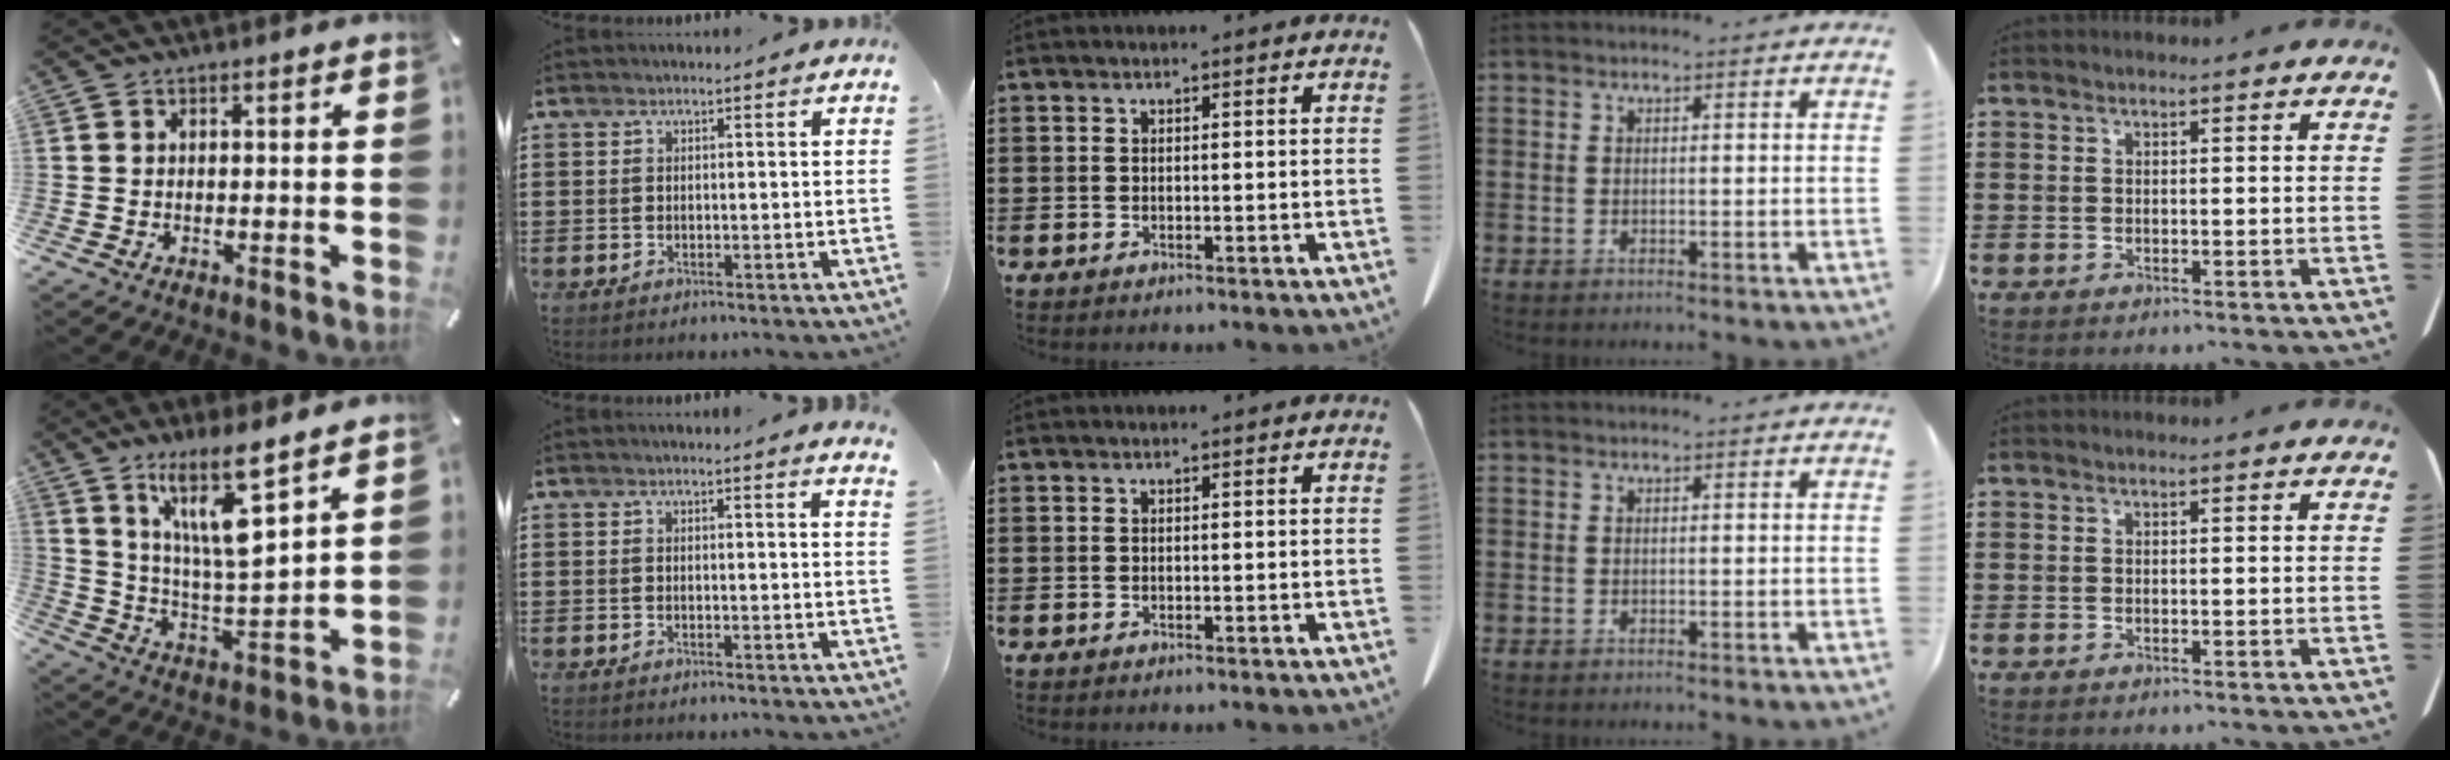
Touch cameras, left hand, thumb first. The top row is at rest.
{"thumb": {"total": 14.3, "force": [9.7, 3.2, 10.1], "torque": [-0.195, -0.042, 0.166]}, "index": {"total": 1.2, "force": [1.0, -0.3, 0.5], "torque": [-0.011, -0.003, 0.019]}}